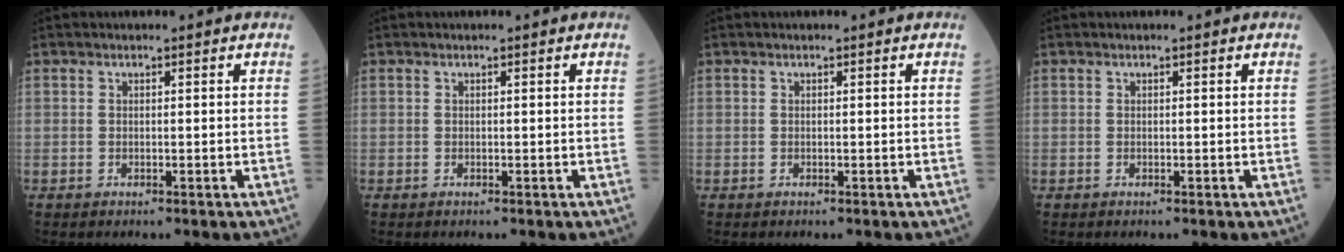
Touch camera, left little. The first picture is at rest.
{"total": 0.0}
{"total": 0.0}
{"total": 0.0}